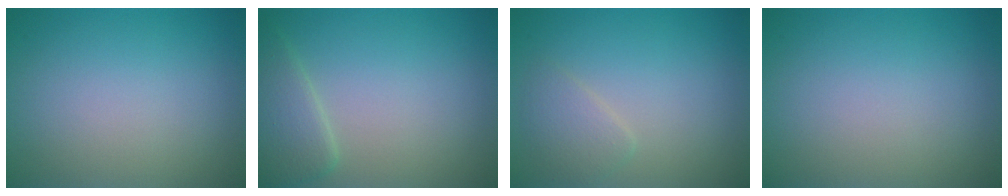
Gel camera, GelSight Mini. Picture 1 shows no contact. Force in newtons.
{"total": 3.0, "press": 2.9, "slide": 0.2}
{"total": 1.8, "press": 1.8, "slide": 0.1}
{"total": 0.0}